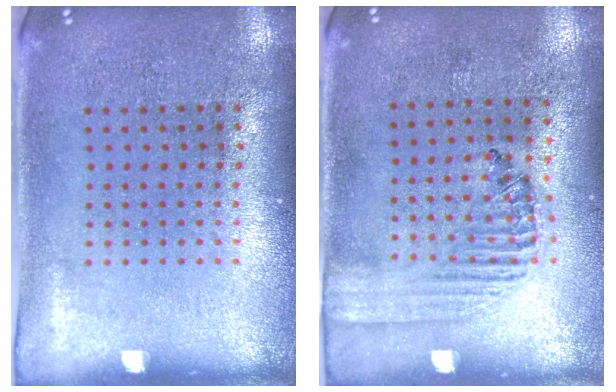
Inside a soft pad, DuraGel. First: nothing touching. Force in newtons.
{"total": 1.4, "press": 1.2, "slide": 0.7}